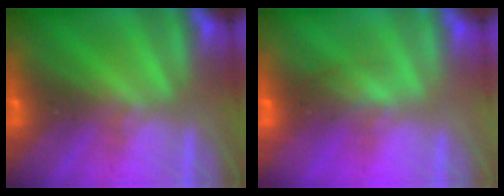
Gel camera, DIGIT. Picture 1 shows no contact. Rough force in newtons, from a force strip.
{"total": 2.9}